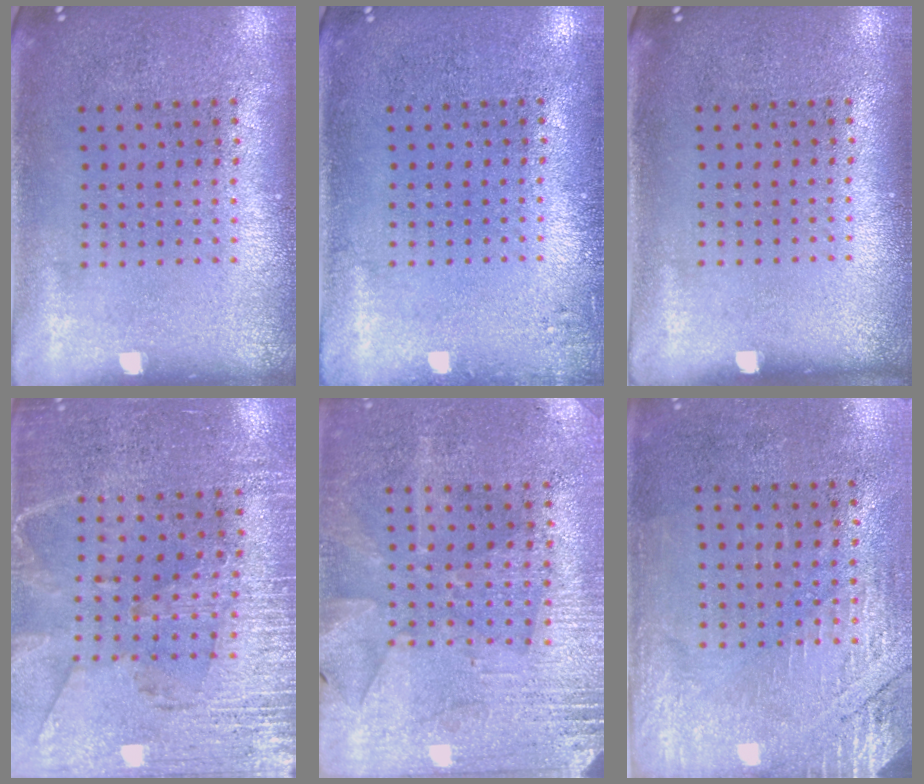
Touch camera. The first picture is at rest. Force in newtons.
{"total": 1.0, "press": 1.0, "slide": 0.2}
{"total": 0.0}
{"total": 3.1, "press": 2.9, "slide": 1.2}
{"total": 2.9, "press": 2.8, "slide": 0.8}
{"total": 2.8, "press": 2.5, "slide": 1.4}